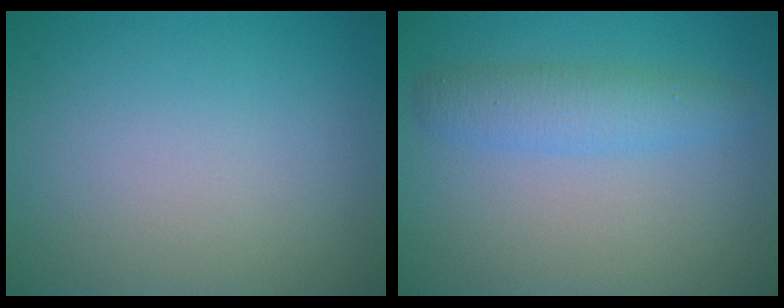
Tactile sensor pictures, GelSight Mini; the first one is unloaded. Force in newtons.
{"total": 3.1, "press": 3.1, "slide": 0.1}